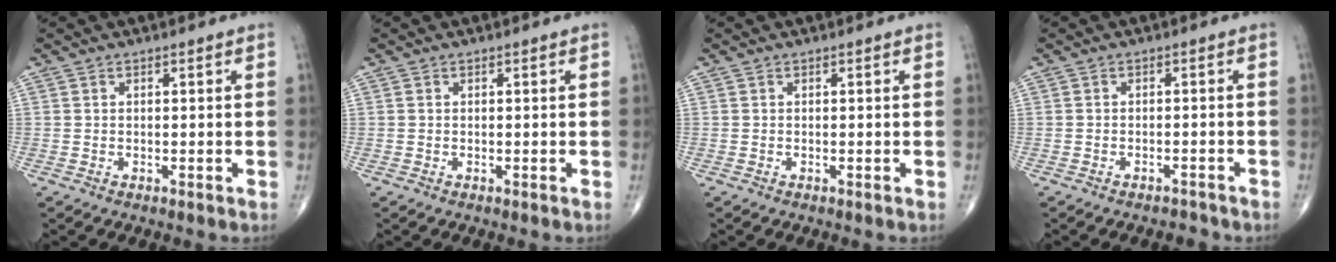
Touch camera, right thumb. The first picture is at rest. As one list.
[{"total": 0.0}, {"total": 0.0}, {"total": 2.4, "force": [-2.2, 0.9, 0.4], "torque": [-0.011, 0.013, -0.027]}]